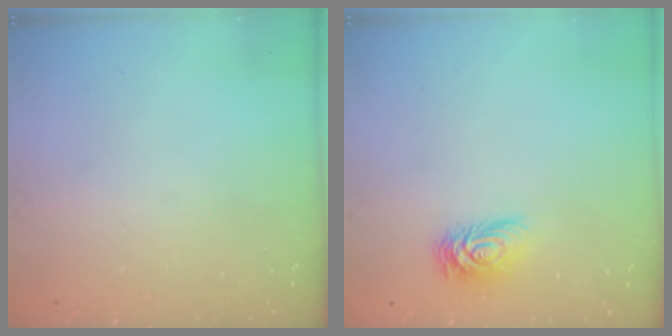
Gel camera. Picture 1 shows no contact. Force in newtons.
{"total": 5.6, "press": 5.6, "slide": 0.1}